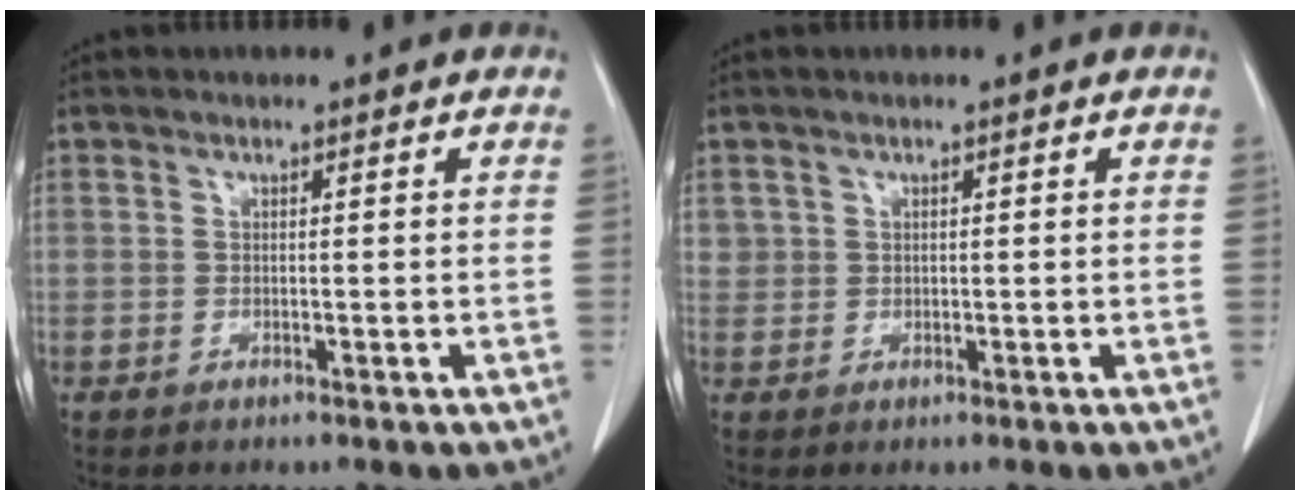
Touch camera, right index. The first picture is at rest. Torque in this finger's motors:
{"motor_torque": [-0.09, 0.05, 0.04, 0.01]}